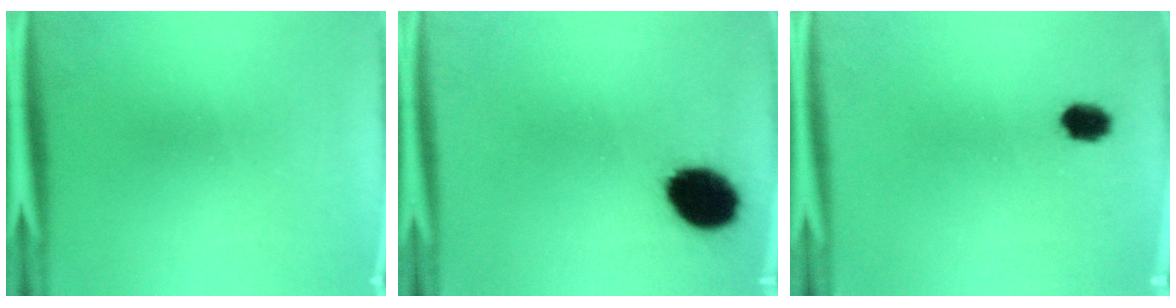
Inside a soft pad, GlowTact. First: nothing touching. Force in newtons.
{"total": 11.7}
{"total": 3.6}